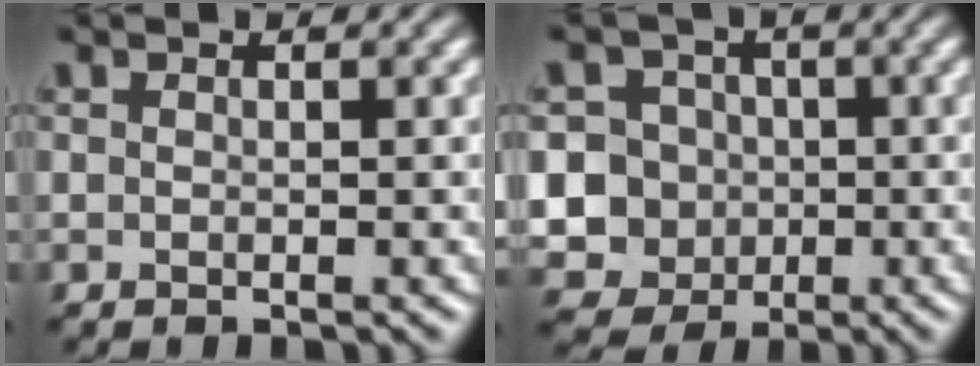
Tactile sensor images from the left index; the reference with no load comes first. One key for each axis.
{"total": 11.0, "fx": -2.6, "fy": 10.3, "fz": 2.8, "tx": -0.083, "ty": -0.004, "tz": -0.069}